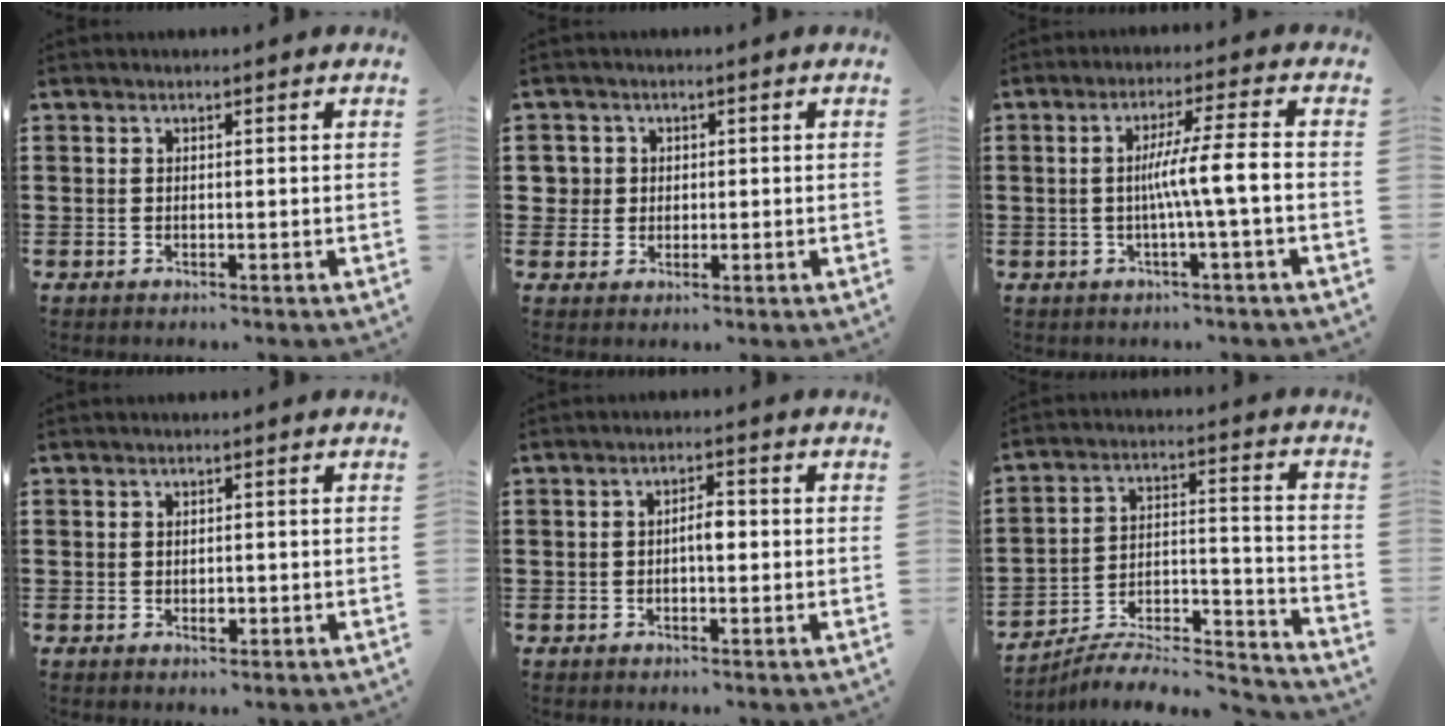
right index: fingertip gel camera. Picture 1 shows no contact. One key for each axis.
{"total": 2.6, "fx": 0.3, "fy": 2.6, "fz": 0.4, "tx": -0.022, "ty": 0.011, "tz": 0.003}
{"total": 6.3, "fx": -1.2, "fy": -0.6, "fz": 6.2, "tx": -0.111, "ty": -0.003, "tz": -0.028}
{"total": 1.3, "fx": -0.3, "fy": 0.7, "fz": 1.1, "tx": -0.019, "ty": 0.001, "tz": -0.004}
{"total": 2.7, "fx": -0.3, "fy": 0.9, "fz": 2.6, "tx": -0.048, "ty": 0.004, "tz": -0.006}
{"total": 6.7, "fx": -6.1, "fy": 1.5, "fz": 2.4, "tx": -0.031, "ty": 0.005, "tz": -0.118}